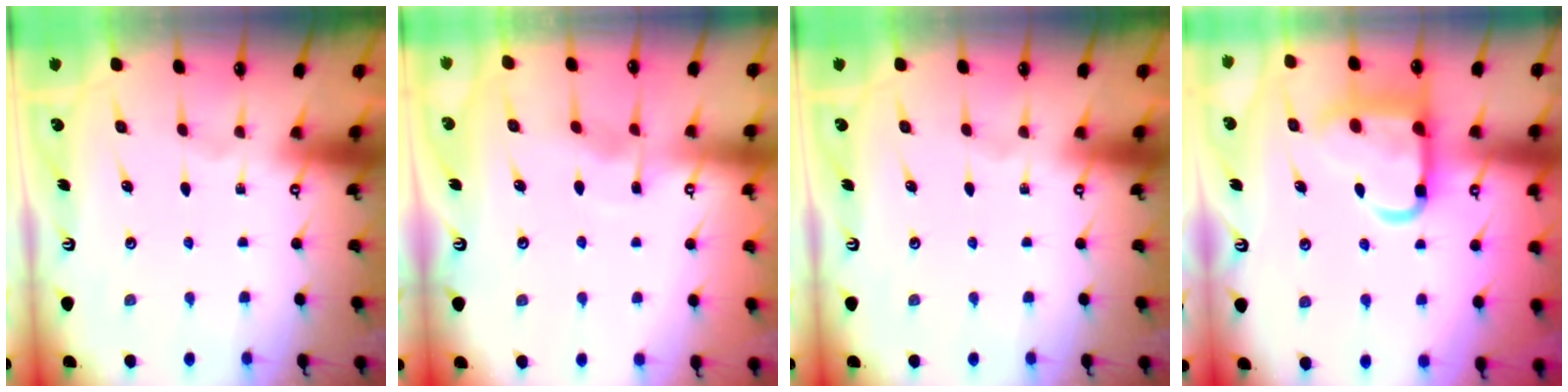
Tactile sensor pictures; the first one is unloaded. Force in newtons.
{"total": 4.1, "press": 4.1, "slide": 0.3}
{"total": 0.0}
{"total": 13.9, "press": 13.8, "slide": 1.7}